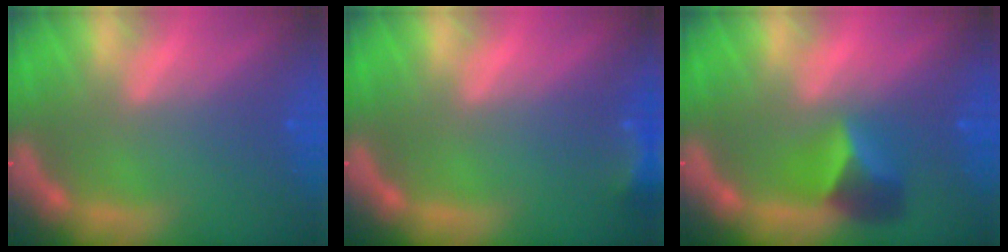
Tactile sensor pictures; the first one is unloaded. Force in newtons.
{"total": 3.0}
{"total": 4.0}